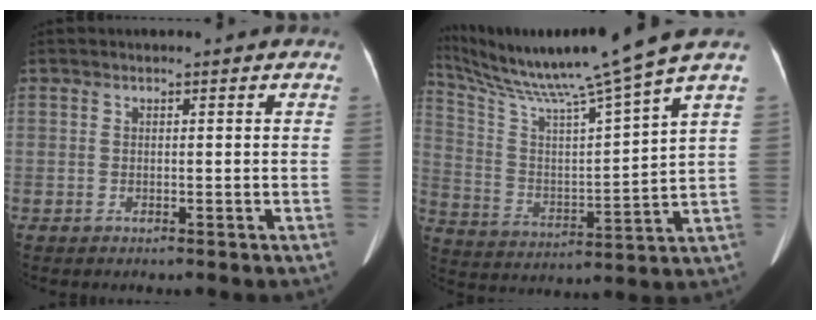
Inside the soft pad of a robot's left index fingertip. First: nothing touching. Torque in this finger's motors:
{"motor_torque": [-0.86, -1.28, -0.03, 0.03]}